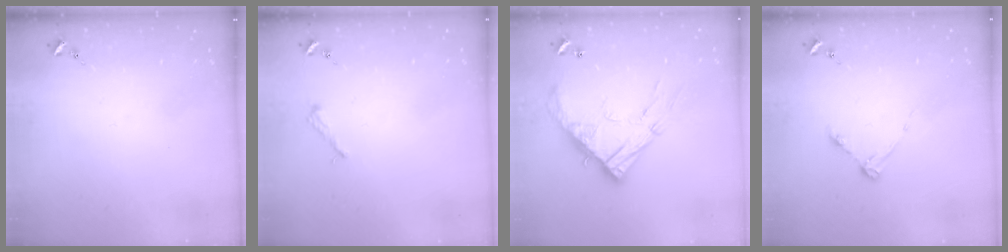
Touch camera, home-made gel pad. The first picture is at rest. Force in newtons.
{"total": 2.2, "press": 2.2, "slide": 0.3}
{"total": 18.0, "press": 17.9, "slide": 1.6}
{"total": 4.9, "press": 4.8, "slide": 0.7}